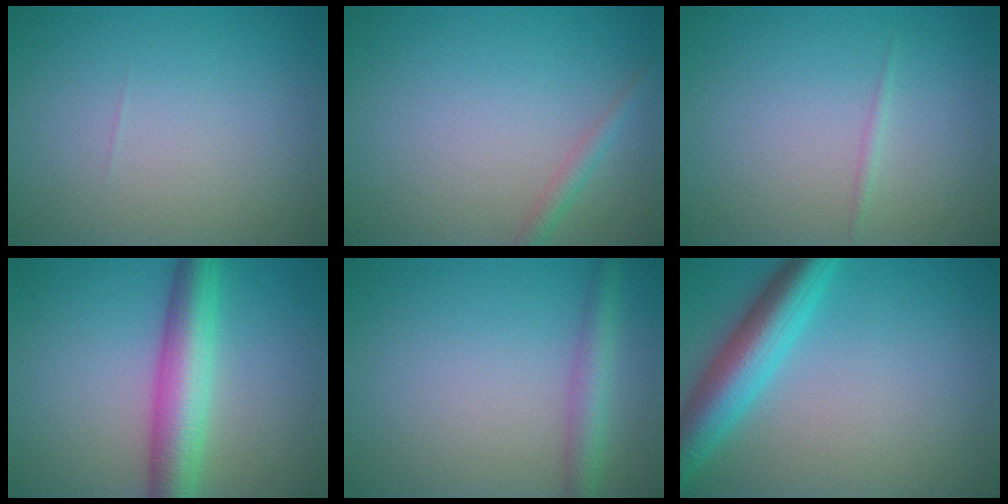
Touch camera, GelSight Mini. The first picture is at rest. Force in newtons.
{"total": 1.4, "press": 1.4, "slide": 0.0}
{"total": 0.6, "press": 0.6, "slide": 0.0}
{"total": 6.3, "press": 6.3, "slide": 0.1}
{"total": 3.0, "press": 3.0, "slide": 0.1}
{"total": 6.2, "press": 6.2, "slide": 0.3}